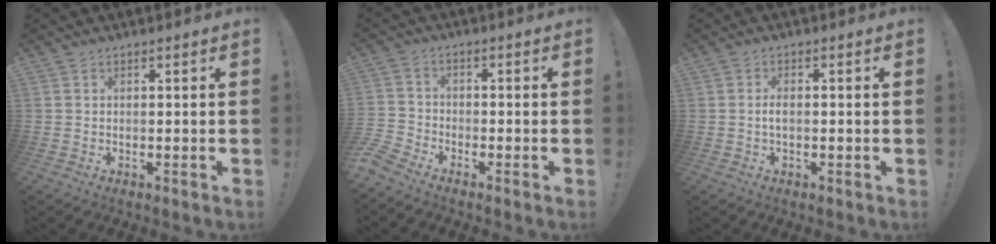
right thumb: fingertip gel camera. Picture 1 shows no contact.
{"total": 5.3, "force": [-4.4, 2.7, 1.4], "torque": [-0.043, 0.014, -0.084]}
{"total": 2.3, "force": [-0.5, 0.9, 2.1], "torque": [-0.050, 0.004, -0.011]}